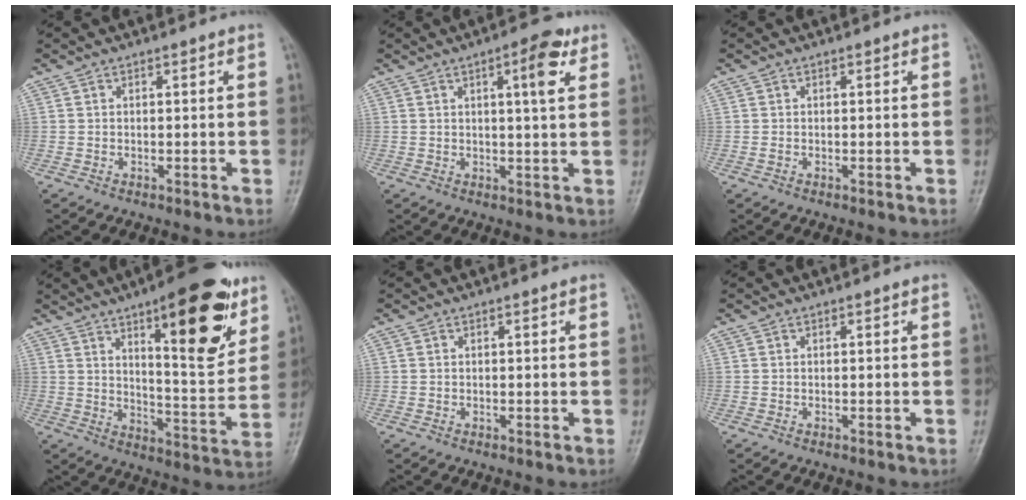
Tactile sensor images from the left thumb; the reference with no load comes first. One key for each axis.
{"total": 6.1, "fx": 2.6, "fy": 1.6, "fz": 5.3, "tx": -0.067, "ty": -0.003, "tz": 0.032}
{"total": 0.6, "fx": -0.1, "fy": 0.4, "fz": 0.4, "tx": -0.008, "ty": 0.000, "tz": -0.001}
{"total": 20.2, "fx": 10.5, "fy": 6.5, "fz": 15.9, "tx": -0.180, "ty": -0.054, "tz": 0.153}
{"total": 0.0}
{"total": 0.0}